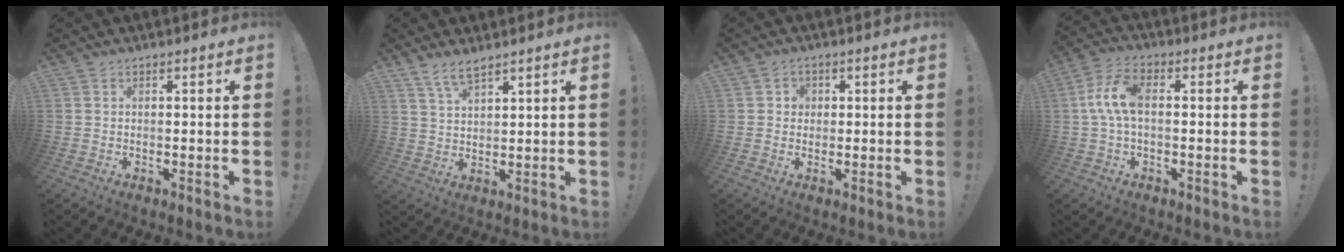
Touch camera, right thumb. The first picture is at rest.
{"total": 5.2, "force": [4.1, 1.3, 3.0], "torque": [-0.066, -0.016, 0.075]}
{"total": 2.5, "force": [0.3, 2.4, 0.7], "torque": [-0.008, 0.001, 0.004]}
{"total": 9.2, "force": [0.3, 4.8, 7.9], "torque": [-0.170, 0.007, 0.010]}